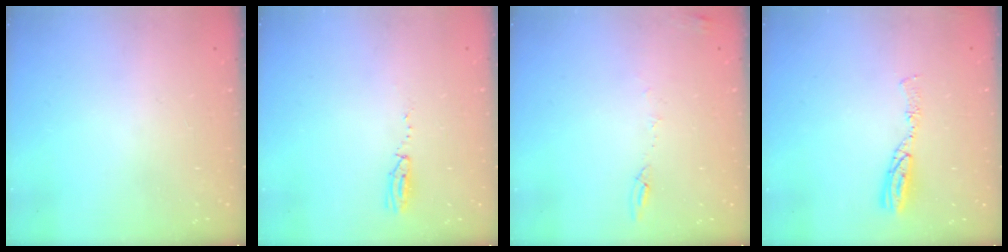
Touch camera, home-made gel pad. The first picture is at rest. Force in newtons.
{"total": 3.5, "press": 2.8, "slide": 2.2}
{"total": 5.2, "press": 5.1, "slide": 0.7}
{"total": 6.6, "press": 6.5, "slide": 0.7}